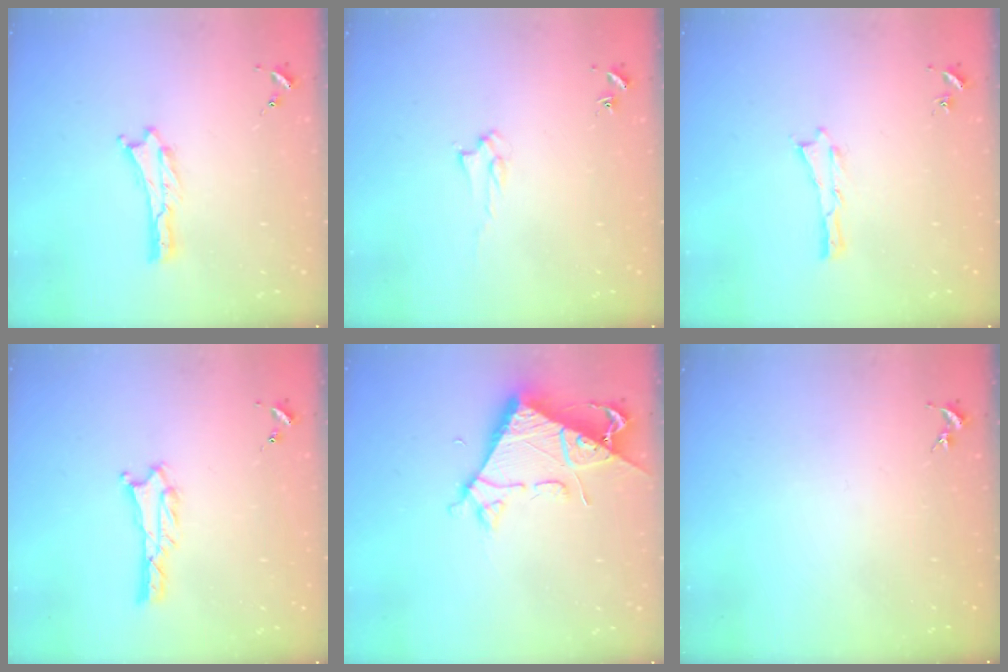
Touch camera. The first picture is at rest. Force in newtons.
{"total": 1.6, "press": 1.6, "slide": 0.2}
{"total": 0.0}
{"total": 2.0, "press": 2.0, "slide": 0.3}
{"total": 7.3, "press": 7.3, "slide": 0.6}
{"total": 0.0}